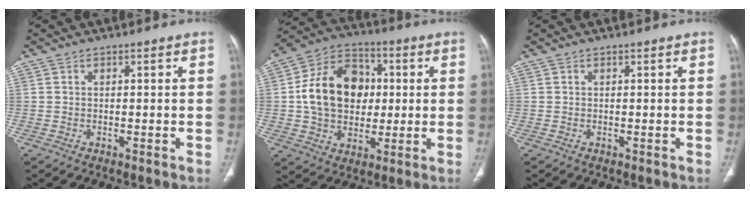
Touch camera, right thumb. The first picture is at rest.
{"total": 17.4, "force": [1.3, 13.4, 11.1], "torque": [-0.158, 0.021, 0.022]}
{"total": 0.0}